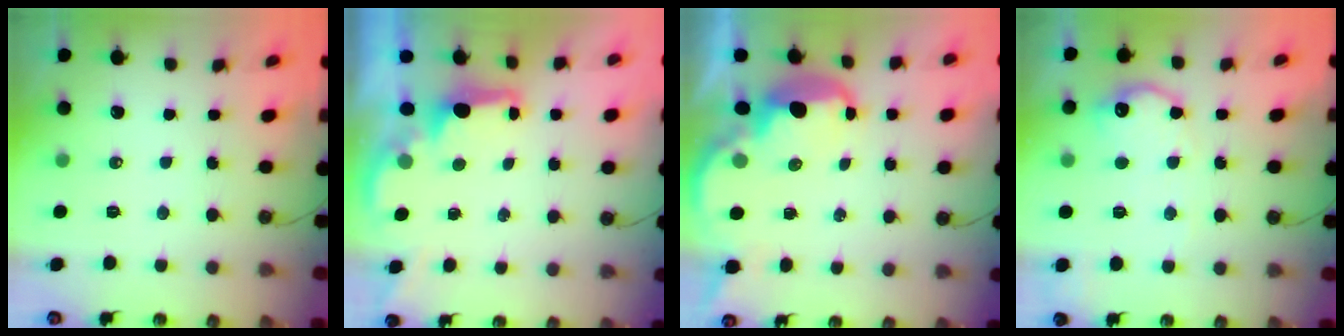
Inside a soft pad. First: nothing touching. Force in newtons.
{"total": 1.8, "press": 1.7, "slide": 0.7}
{"total": 6.3, "press": 6.3, "slide": 0.6}
{"total": 14.6, "press": 14.6, "slide": 0.7}